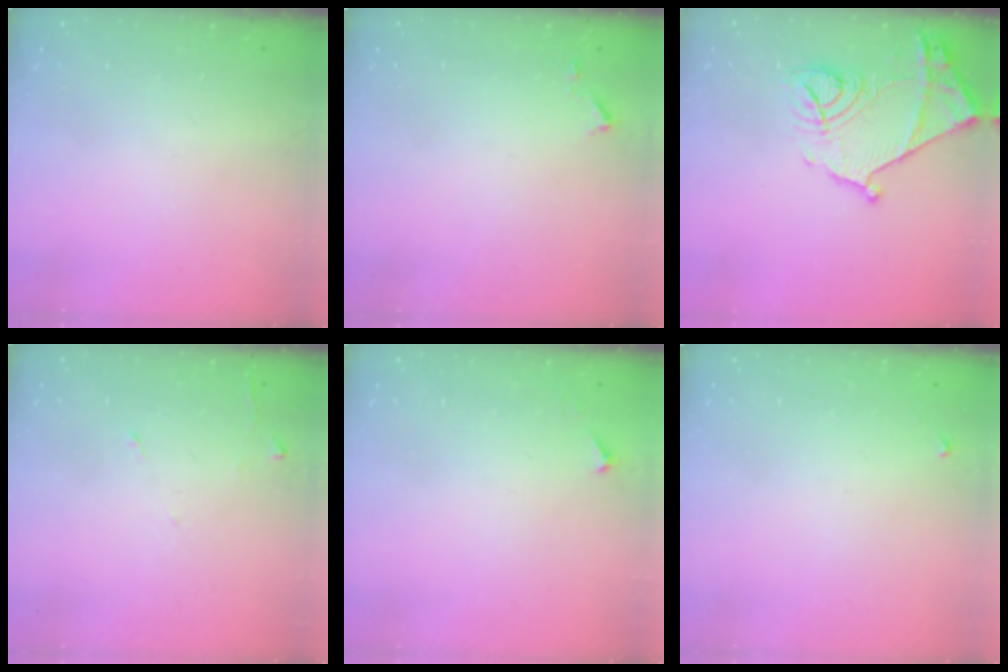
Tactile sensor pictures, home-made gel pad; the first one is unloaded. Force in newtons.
{"total": 5.3, "press": 5.2, "slide": 0.5}
{"total": 16.5, "press": 16.4, "slide": 1.4}
{"total": 5.8, "press": 5.7, "slide": 0.6}
{"total": 3.4, "press": 3.4, "slide": 0.4}
{"total": 4.2, "press": 4.1, "slide": 0.7}